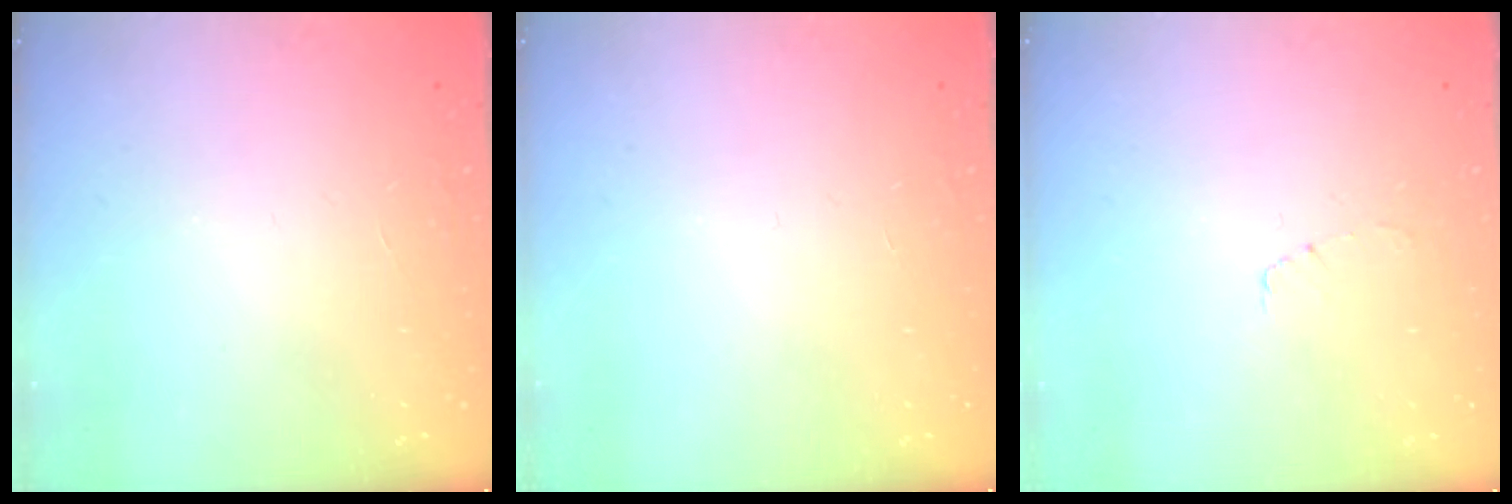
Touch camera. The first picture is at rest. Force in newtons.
{"total": 0.0}
{"total": 3.8, "press": 3.8, "slide": 0.3}